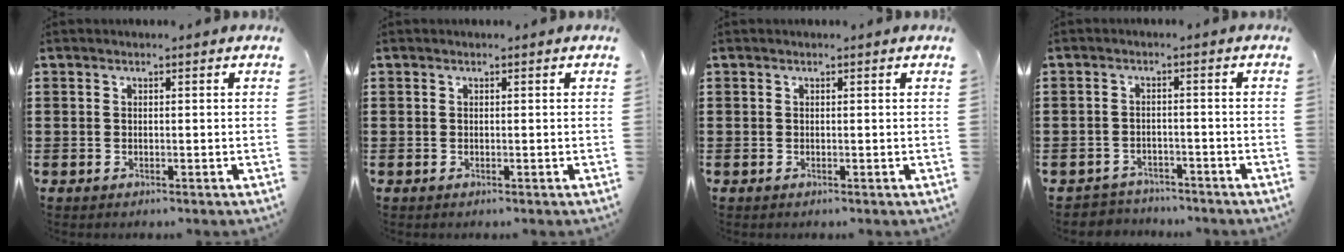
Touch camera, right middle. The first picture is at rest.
{"total": 0.0}
{"total": 0.0}
{"total": 2.6, "force": [-2.5, 0.5, -0.4], "torque": [-0.002, 0.001, -0.057]}